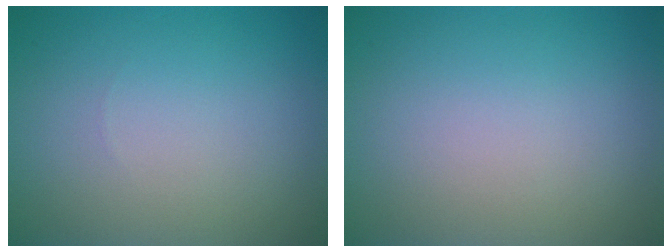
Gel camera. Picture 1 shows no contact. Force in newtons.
{"total": 0.0}